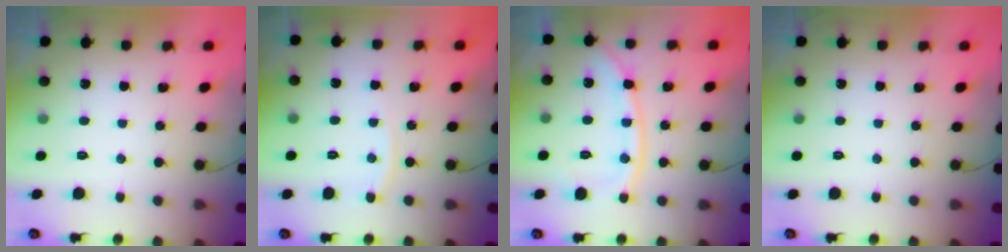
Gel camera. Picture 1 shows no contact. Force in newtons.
{"total": 4.6, "press": 4.5, "slide": 0.6}
{"total": 10.8, "press": 10.7, "slide": 1.6}
{"total": 0.0}